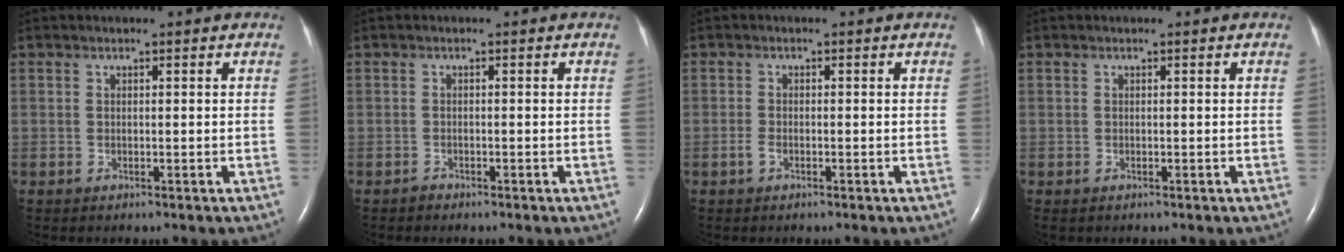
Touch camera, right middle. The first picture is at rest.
{"total": 0.6, "force": [-0.6, 0.2, 0.0], "torque": [-0.002, -0.001, -0.012]}
{"total": 1.0, "force": [-0.5, 0.5, 0.7], "torque": [-0.019, 0.000, -0.011]}
{"total": 0.0}